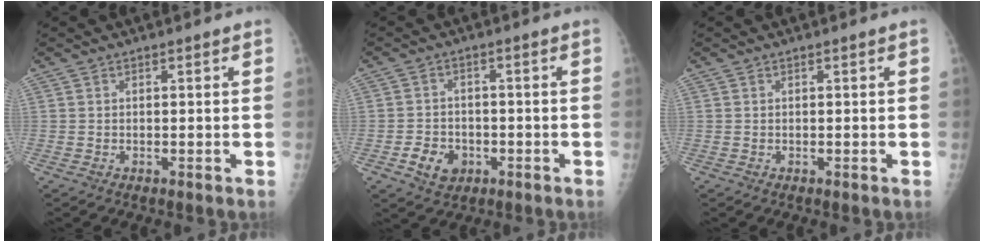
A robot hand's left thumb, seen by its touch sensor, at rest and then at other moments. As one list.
[{"total": 5.6, "force": [-2.2, 4.4, 2.7], "torque": [-0.029, 0.012, -0.032]}, {"total": 0.0}]